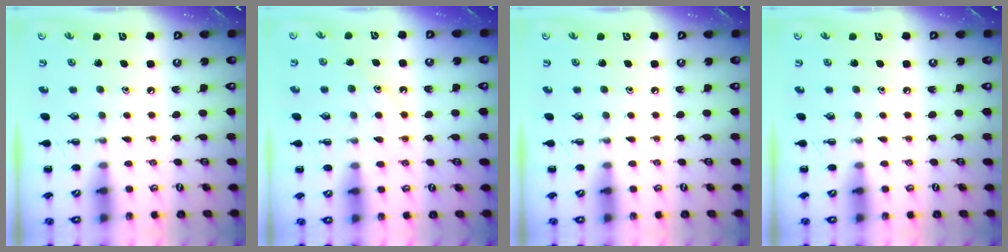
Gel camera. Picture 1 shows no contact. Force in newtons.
{"total": 11.7, "press": 11.6, "slide": 1.0}
{"total": 0.0}
{"total": 0.0}